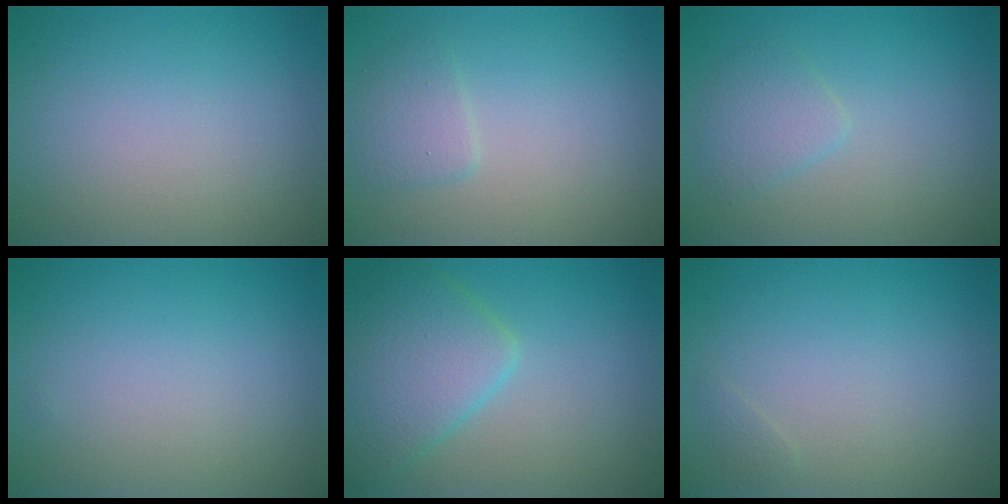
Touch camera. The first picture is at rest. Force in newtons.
{"total": 1.7, "press": 1.7, "slide": 0.0}
{"total": 1.9, "press": 1.9, "slide": 0.1}
{"total": 0.0}
{"total": 5.6, "press": 5.6, "slide": 0.2}
{"total": 0.5, "press": 0.5, "slide": 0.0}